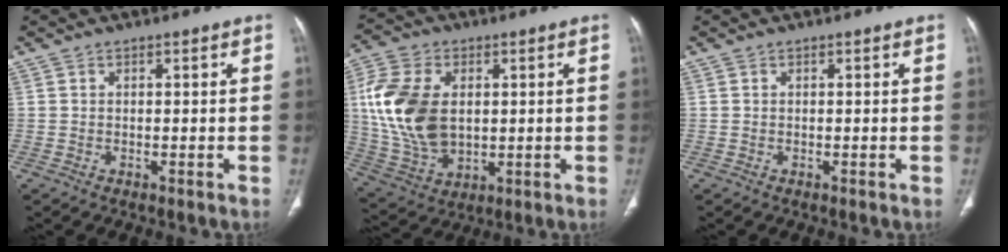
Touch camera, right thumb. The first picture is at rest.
{"total": 16.9, "force": [2.1, 11.1, 12.6], "torque": [-0.249, -0.005, 0.049]}
{"total": 0.0}